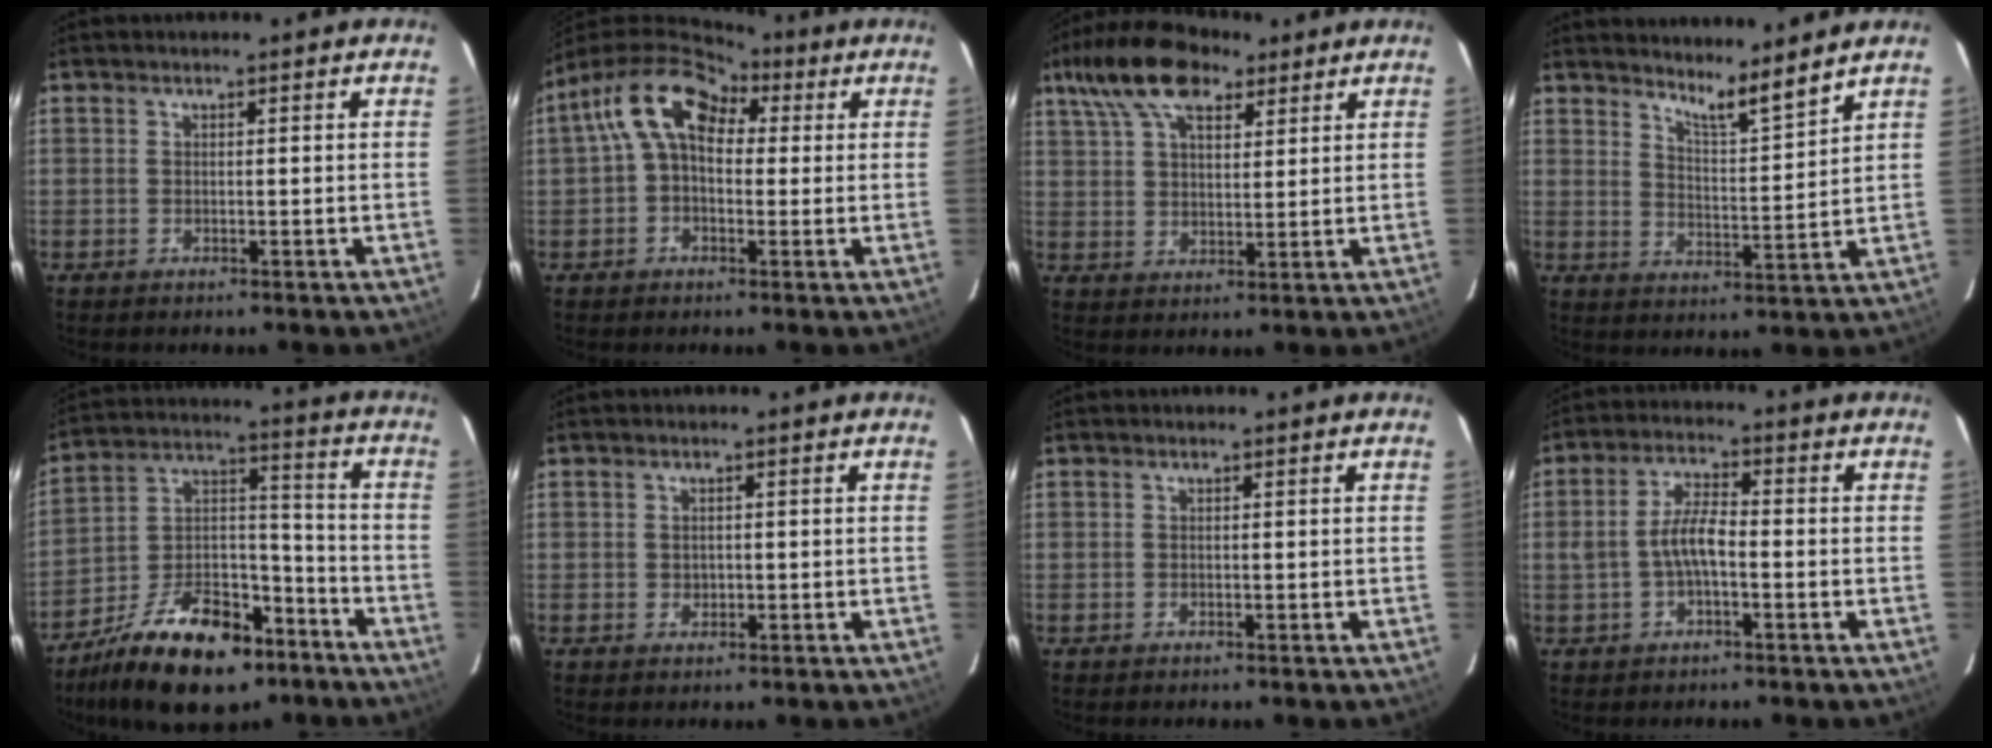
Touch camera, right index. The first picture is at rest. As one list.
[{"total": 11.5, "force": [3.2, 7.7, 8.0], "torque": [-0.140, 0.040, 0.046]}, {"total": 14.0, "force": [8.3, 6.9, 8.9], "torque": [-0.179, 0.046, 0.143]}, {"total": 6.9, "force": [6.2, -0.6, 3.0], "torque": [-0.048, -0.020, 0.101]}, {"total": 21.4, "force": [-13.7, 10.7, 12.4], "torque": [-0.232, 0.023, -0.216]}, {"total": 1.3, "force": [0.0, 1.2, 0.6], "torque": [-0.007, 0.003, 0.000]}, {"total": 0.0}, {"total": 5.8, "force": [-1.4, 2.0, 5.3], "torque": [-0.105, 0.012, -0.024]}]